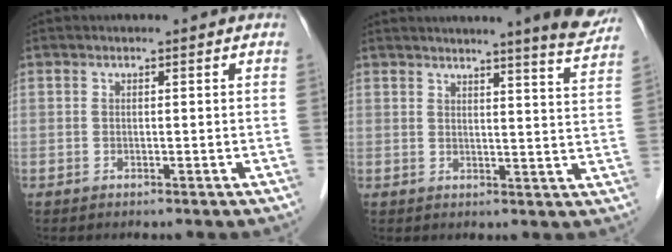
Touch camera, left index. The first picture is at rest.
{"total": 9.2, "force": [8.3, -0.7, 4.1], "torque": [-0.050, -0.025, 0.083]}